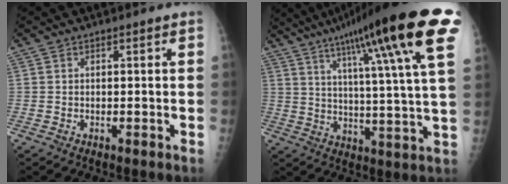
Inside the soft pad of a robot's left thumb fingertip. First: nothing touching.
{"total": 26.1, "force": [13.9, 2.9, 21.9], "torque": [-0.326, -0.021, 0.198]}